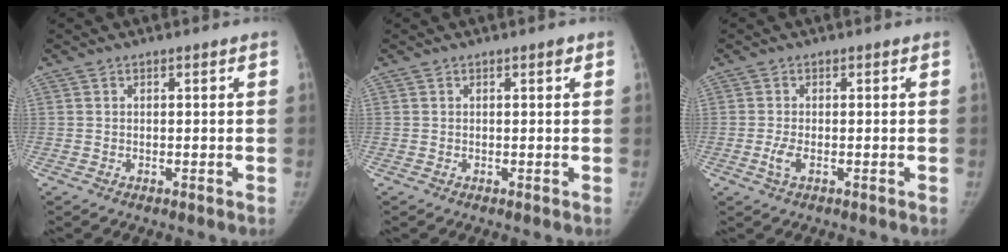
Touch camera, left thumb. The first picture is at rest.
{"total": 0.6, "force": [0.3, 0.2, 0.5], "torque": [-0.007, -0.001, 0.003]}
{"total": 2.2, "force": [-0.7, 0.8, 1.9], "torque": [-0.047, -0.002, -0.016]}